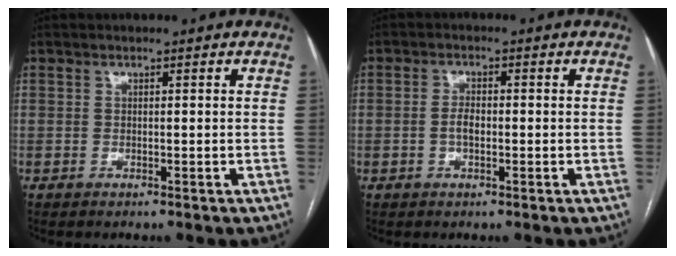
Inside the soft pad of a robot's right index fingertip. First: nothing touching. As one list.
[{"total": 2.3, "force": [-0.4, 1.0, 2.0], "torque": [-0.042, 0.004, -0.004]}]